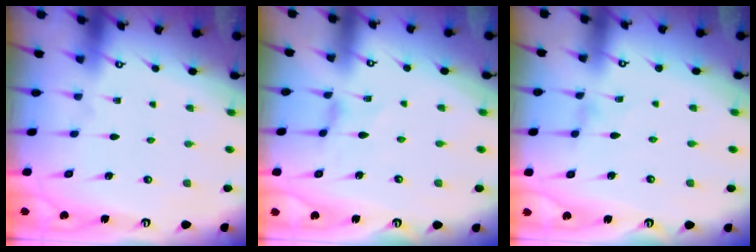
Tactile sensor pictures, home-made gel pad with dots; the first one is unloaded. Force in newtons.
{"total": 0.0}
{"total": 0.0}